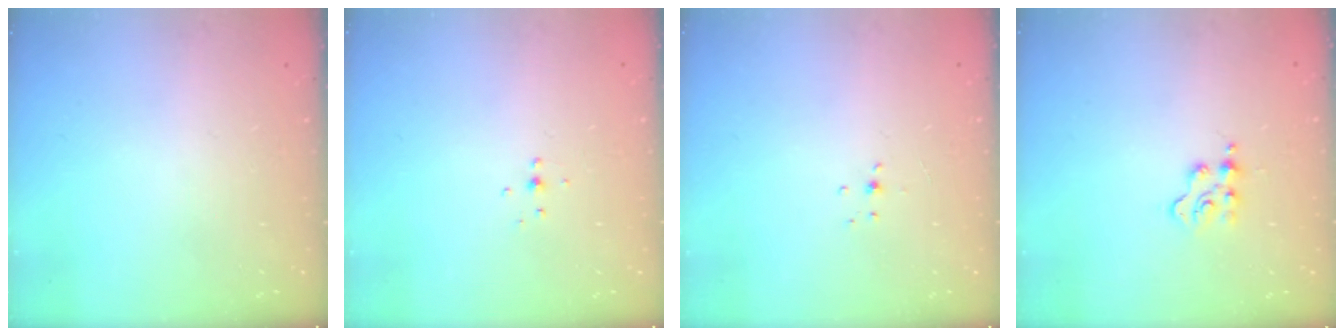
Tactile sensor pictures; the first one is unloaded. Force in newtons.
{"total": 3.9, "press": 3.8, "slide": 0.8}
{"total": 3.9, "press": 3.9, "slide": 0.4}
{"total": 3.2, "press": 3.2, "slide": 0.4}